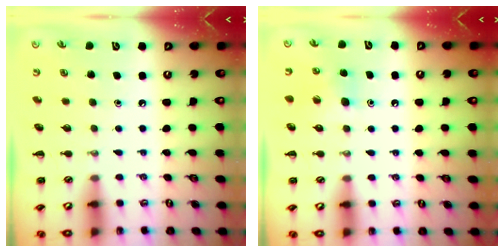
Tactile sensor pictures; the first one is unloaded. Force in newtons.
{"total": 6.0, "press": 5.9, "slide": 1.5}